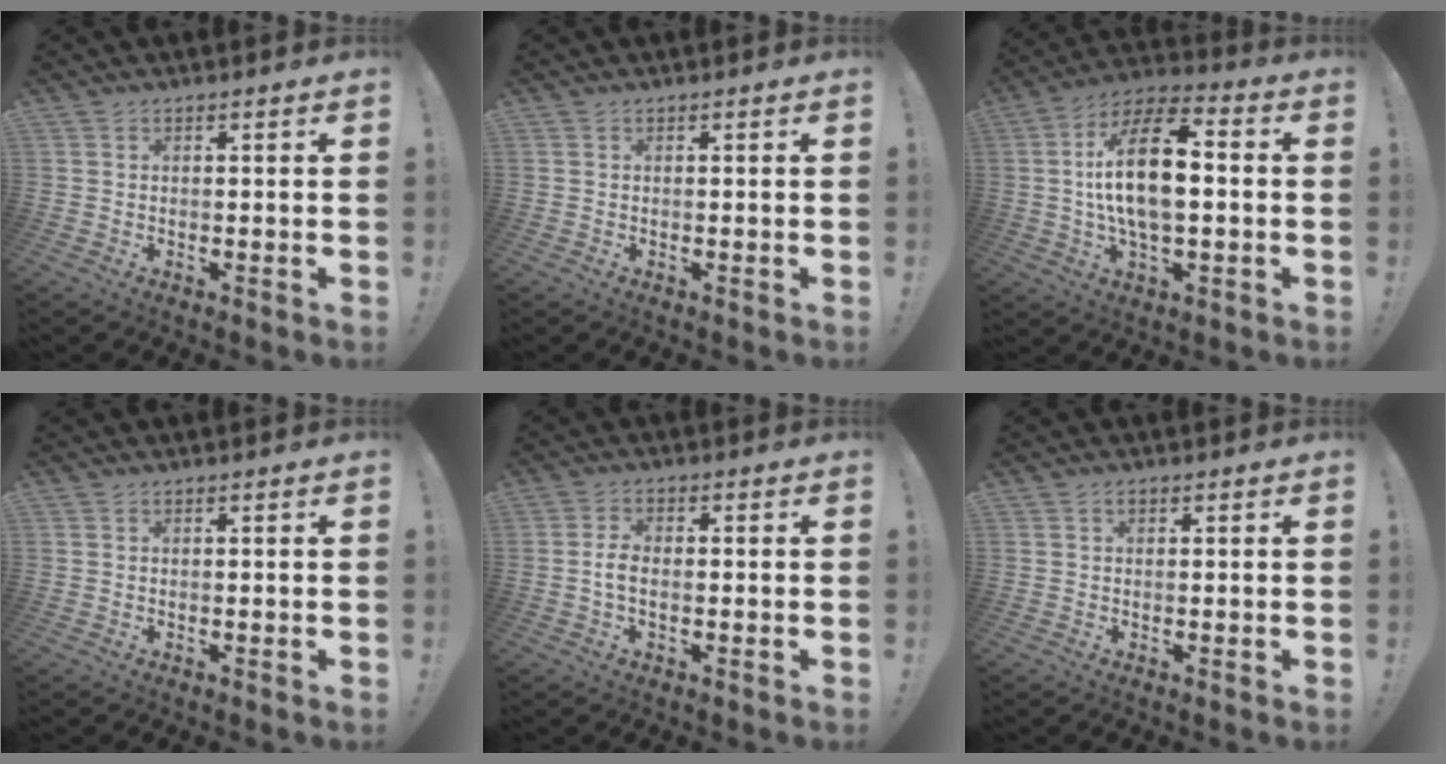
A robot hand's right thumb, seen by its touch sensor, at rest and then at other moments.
{"total": 0.0}
{"total": 17.6, "force": [0.7, 8.0, 15.6], "torque": [-0.274, 0.005, 0.004]}
{"total": 0.0}
{"total": 3.9, "force": [-0.7, 2.0, 3.3], "torque": [-0.062, -0.001, -0.015]}
{"total": 0.6, "force": [0.2, 0.4, 0.4], "torque": [-0.016, 0.005, 0.005]}